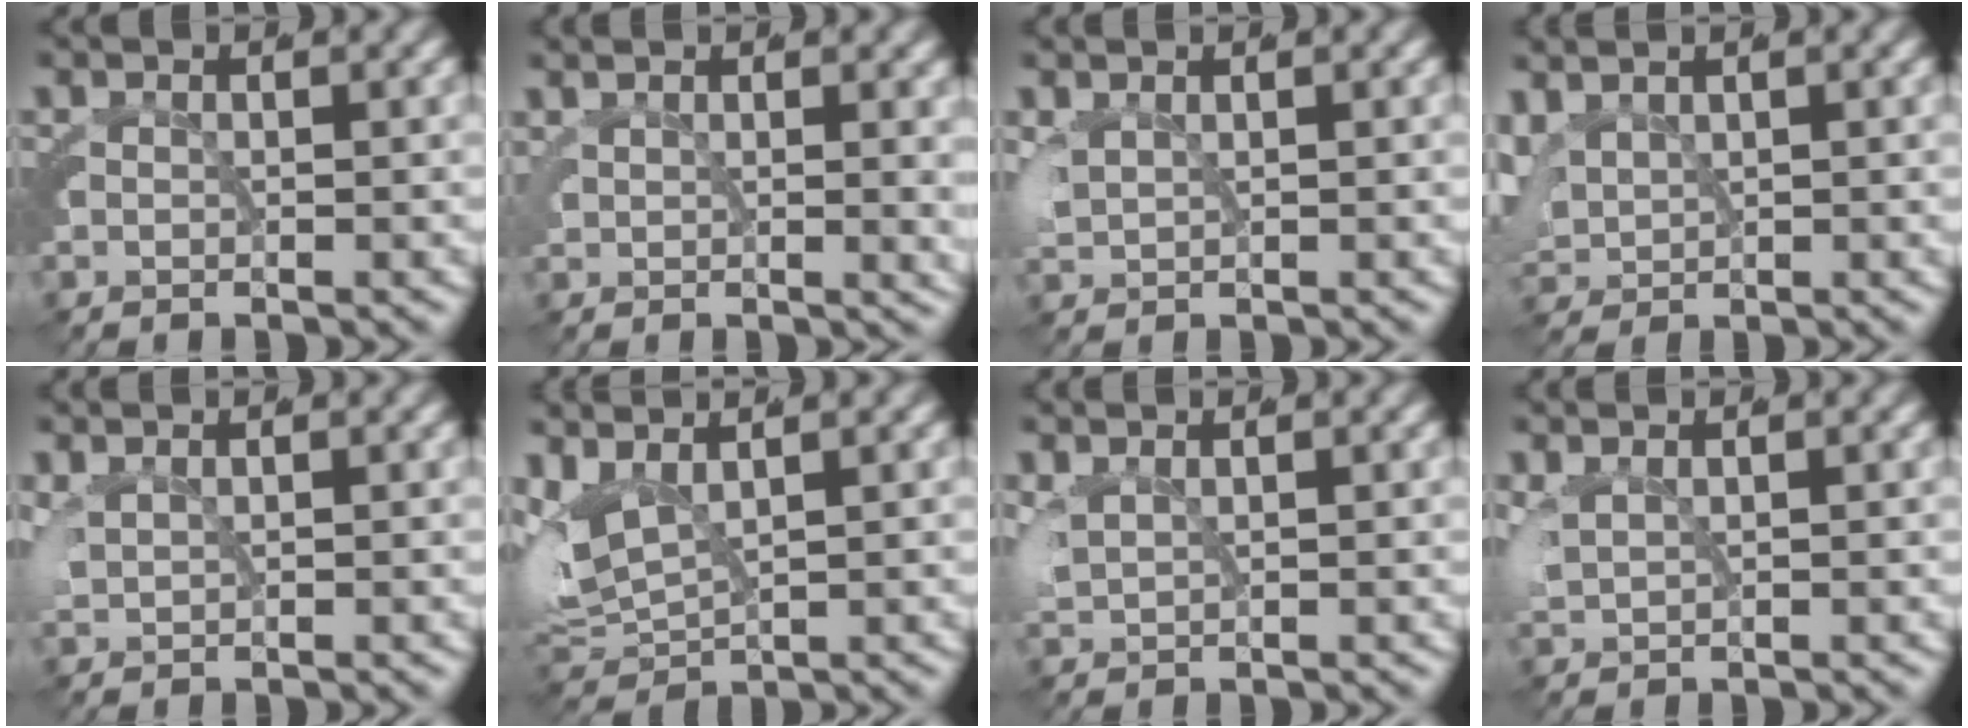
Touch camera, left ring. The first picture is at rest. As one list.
[{"total": 2.4, "force": [1.7, 0.6, 1.6], "torque": [-0.021, -0.001, 0.026]}, {"total": 1.9, "force": [1.0, 1.2, 1.1], "torque": [-0.037, -0.007, 0.027]}, {"total": 3.7, "force": [1.6, 2.8, 1.8], "torque": [-0.064, -0.009, 0.039]}, {"total": 2.4, "force": [1.3, 1.5, 1.4], "torque": [-0.035, 0.001, 0.027]}, {"total": 7.7, "force": [0.8, 6.1, 4.6], "torque": [-0.140, -0.022, 0.021]}, {"total": 2.4, "force": [1.2, 1.5, 1.5], "torque": [-0.043, -0.004, 0.029]}, {"total": 2.4, "force": [1.2, 1.5, 1.5], "torque": [-0.043, -0.003, 0.027]}]